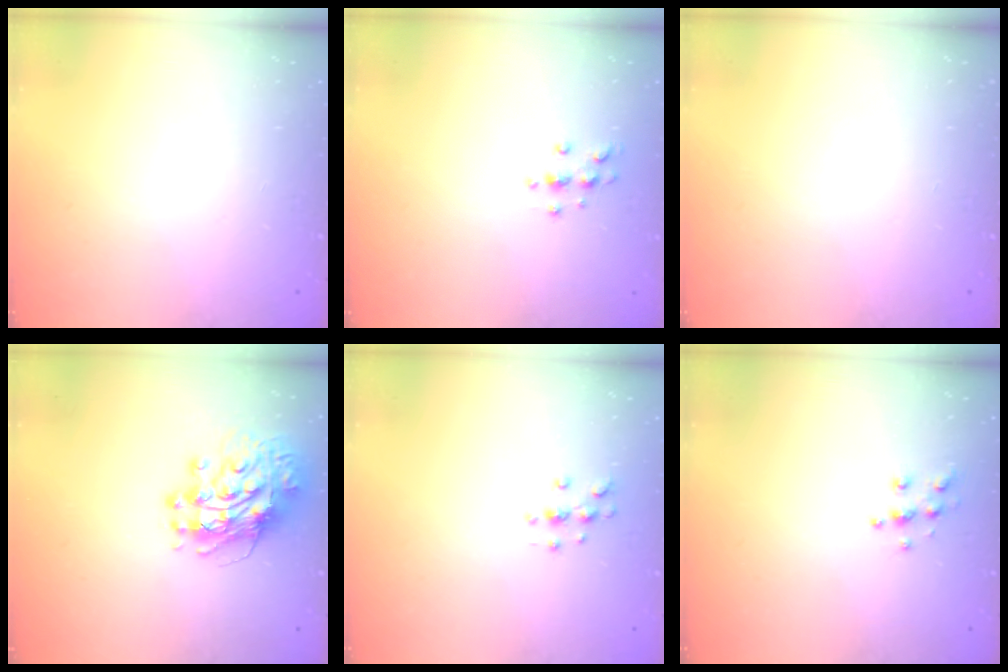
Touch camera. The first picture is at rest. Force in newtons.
{"total": 3.7, "press": 3.6, "slide": 0.5}
{"total": 0.0}
{"total": 12.0, "press": 11.9, "slide": 1.7}
{"total": 3.3, "press": 3.3, "slide": 0.4}
{"total": 5.3, "press": 5.2, "slide": 0.2}